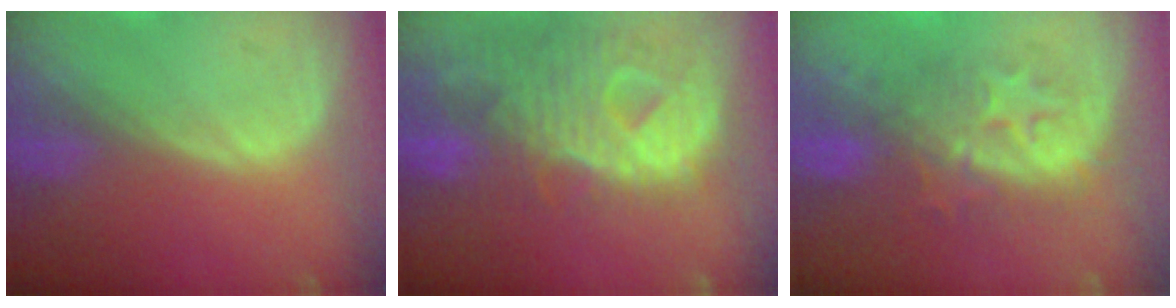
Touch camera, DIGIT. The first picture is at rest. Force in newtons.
{"total": 12.8, "press": 11.0, "slide": 6.7}
{"total": 8.2, "press": 8.2, "slide": 1.0}